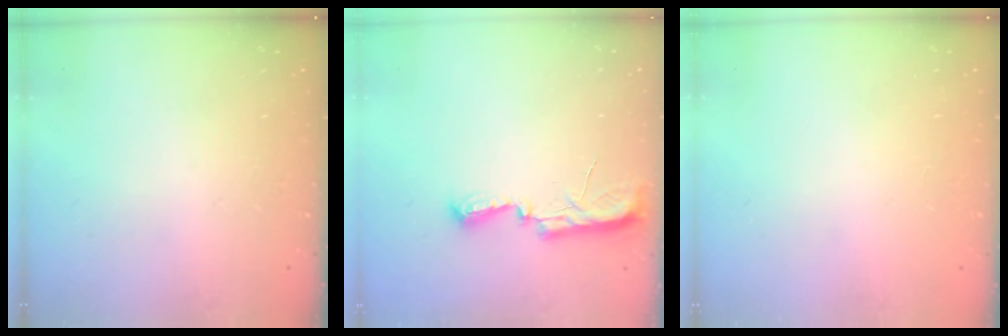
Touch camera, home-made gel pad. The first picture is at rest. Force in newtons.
{"total": 7.4, "press": 7.4, "slide": 0.7}
{"total": 1.0, "press": 0.8, "slide": 0.6}